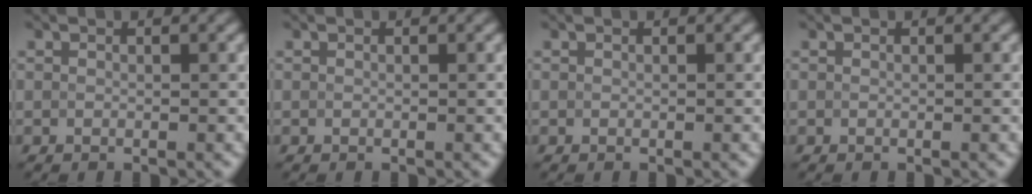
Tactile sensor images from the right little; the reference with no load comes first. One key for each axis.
{"total": 0.0}
{"total": 0.0}
{"total": 0.0}